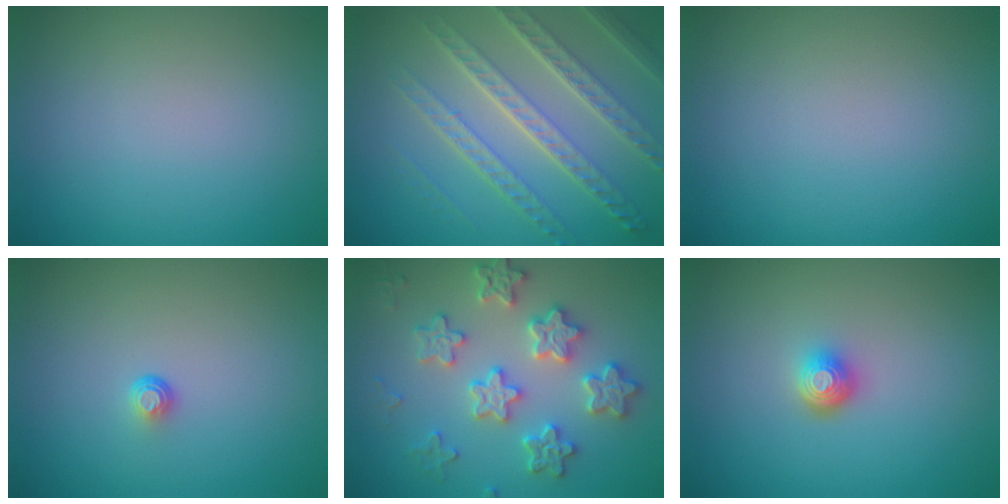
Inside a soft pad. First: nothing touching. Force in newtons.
{"total": 7.2, "press": 5.2, "slide": 5.1}
{"total": 0.0}
{"total": 0.9, "press": 0.5, "slide": 0.7}
{"total": 4.6, "press": 4.5, "slide": 1.0}
{"total": 1.9, "press": 1.4, "slide": 1.2}